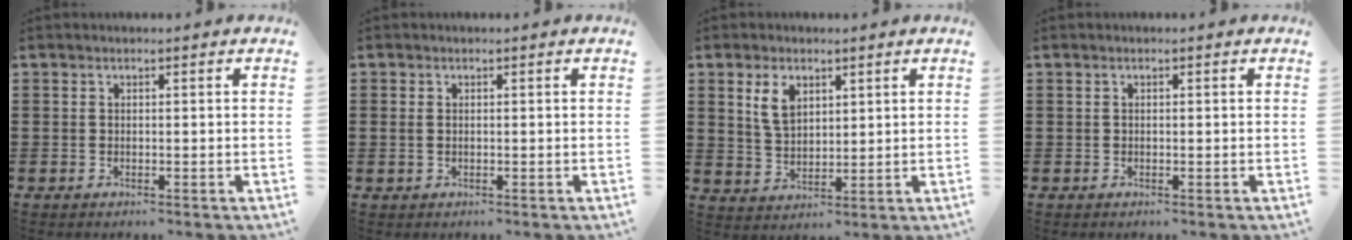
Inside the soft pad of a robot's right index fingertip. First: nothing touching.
{"total": 1.1, "force": [0.2, 0.7, 0.8], "torque": [-0.019, 0.006, 0.002]}
{"total": 5.3, "force": [2.4, 3.1, 3.5], "torque": [-0.072, 0.007, 0.042]}
{"total": 0.0}